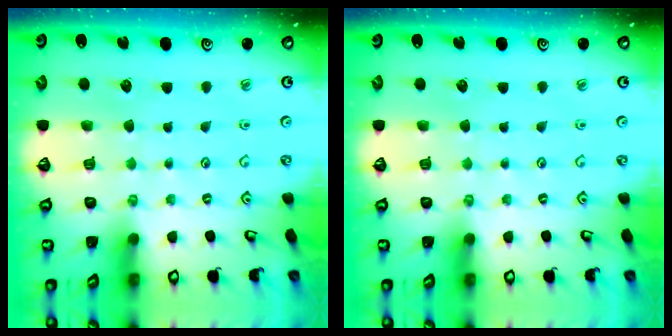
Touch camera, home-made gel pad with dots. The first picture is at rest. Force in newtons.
{"total": 0.0}